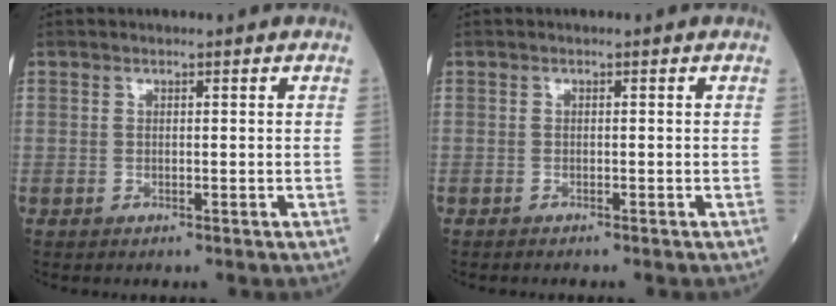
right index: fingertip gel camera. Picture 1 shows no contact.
{"total": 0.9, "force": [-0.9, 0.0, 0.1], "torque": [0.000, -0.001, -0.014]}